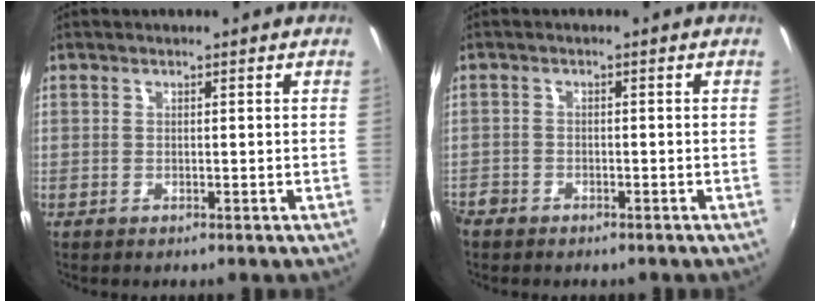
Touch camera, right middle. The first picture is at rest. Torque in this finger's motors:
{"motor_torque": [0.09, -0.09, 0.02, 0.04]}